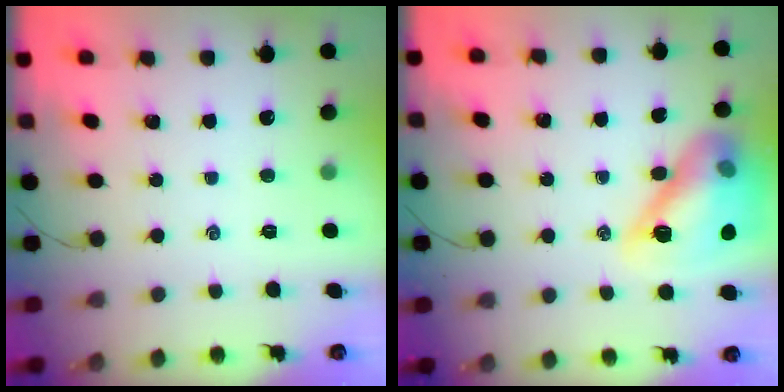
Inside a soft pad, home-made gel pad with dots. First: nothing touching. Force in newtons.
{"total": 17.7, "press": 17.4, "slide": 3.2}